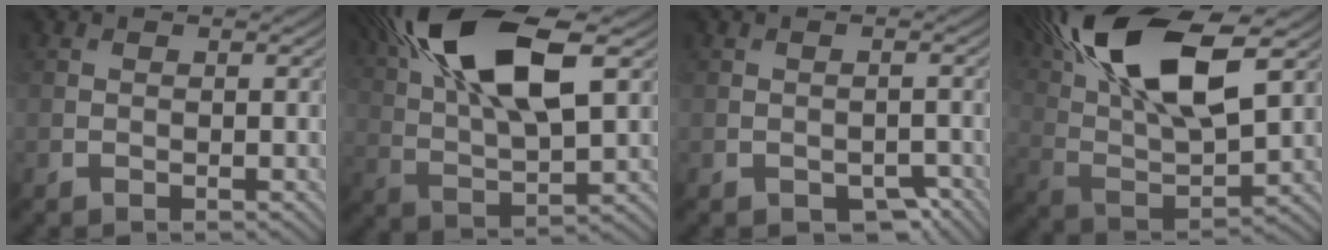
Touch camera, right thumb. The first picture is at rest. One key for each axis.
{"total": 16.4, "fx": 7.5, "fy": 6.0, "fz": 13.4, "tx": -0.282, "ty": 0.024, "tz": 0.129}
{"total": 2.9, "fx": -1.8, "fy": 1.6, "fz": 1.6, "tx": -0.019, "ty": -0.004, "tz": -0.019}
{"total": 18.2, "fx": 8.6, "fy": 7.0, "fz": 14.4, "tx": -0.314, "ty": 0.022, "tz": 0.157}